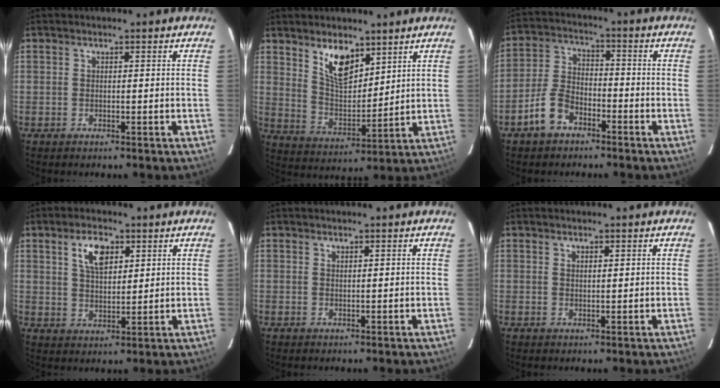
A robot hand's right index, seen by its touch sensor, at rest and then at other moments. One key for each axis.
{"total": 9.4, "fx": 6.1, "fy": 4.2, "fz": 5.8, "tx": -0.099, "ty": 0.002, "tz": 0.122}
{"total": 7.7, "fx": -4.9, "fy": 4.4, "fz": 4.0, "tx": -0.092, "ty": 0.015, "tz": -0.093}
{"total": 6.5, "fx": 3.2, "fy": 3.2, "fz": 4.7, "tx": -0.084, "ty": 0.008, "tz": 0.061}
{"total": 0.5, "fx": 0.5, "fy": 0.0, "fz": 0.2, "tx": -0.003, "ty": 0.000, "tz": 0.010}
{"total": 1.1, "fx": 0.8, "fy": 0.4, "fz": 0.6, "tx": -0.009, "ty": 0.001, "tz": 0.015}